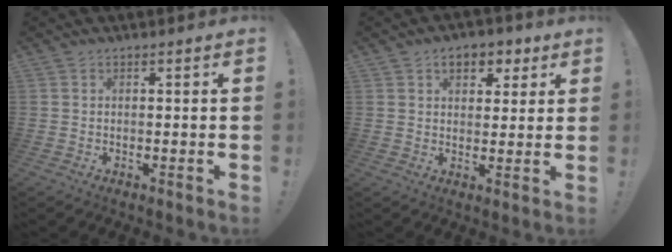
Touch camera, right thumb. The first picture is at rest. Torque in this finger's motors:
{"motor_torque": [-0.19, 0.25, 0.17, 0.16, 0.00]}